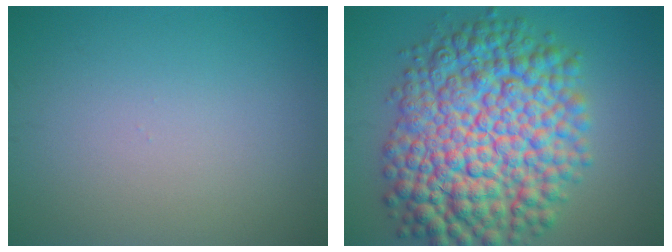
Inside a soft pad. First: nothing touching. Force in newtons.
{"total": 14.3, "press": 14.3, "slide": 0.3}